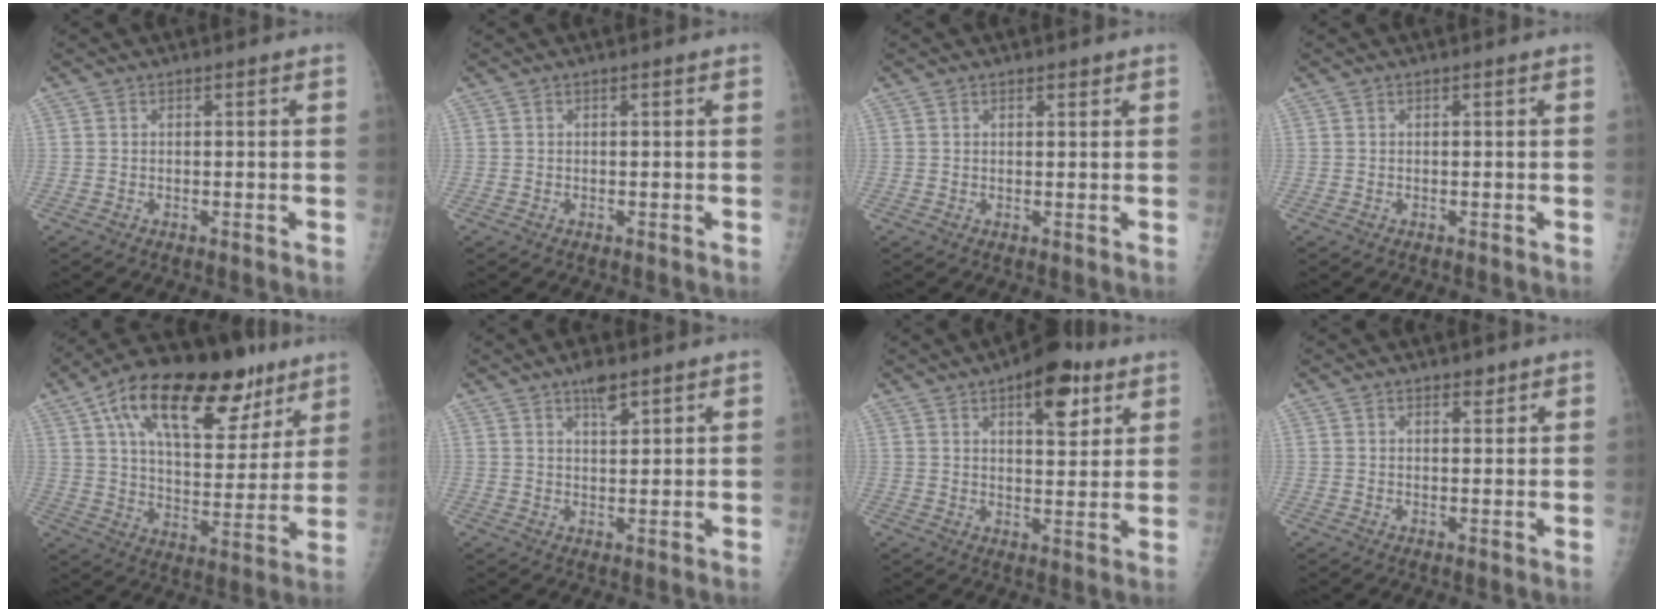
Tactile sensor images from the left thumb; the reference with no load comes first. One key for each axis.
{"total": 0.0}
{"total": 1.2, "fx": 0.8, "fy": 0.6, "fz": 0.6, "tx": -0.003, "ty": -0.003, "tz": 0.010}
{"total": 0.0}
{"total": 26.3, "fx": 14.3, "fy": 12.4, "fz": 18.3, "tx": -0.251, "ty": -0.013, "tz": 0.229}
{"total": 4.1, "fx": 2.8, "fy": 1.4, "fz": 2.6, "tx": -0.032, "ty": -0.014, "tz": 0.047}
{"total": 10.8, "fx": 5.7, "fy": 4.8, "fz": 7.9, "tx": -0.082, "ty": -0.022, "tz": 0.078}
{"total": 1.9, "fx": 1.4, "fy": 0.9, "fz": 0.9, "tx": -0.002, "ty": -0.008, "tz": 0.019}